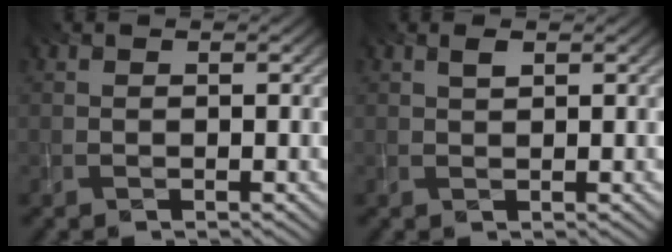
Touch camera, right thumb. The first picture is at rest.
{"total": 1.1, "force": [0.6, 0.4, 0.8], "torque": [-0.021, 0.001, 0.014]}